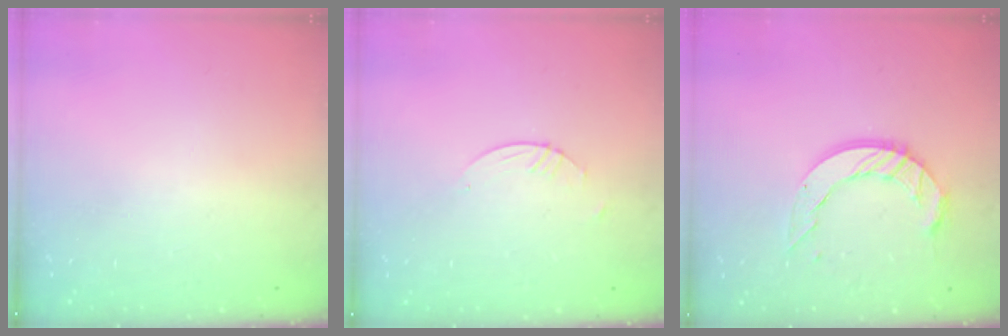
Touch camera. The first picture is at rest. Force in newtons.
{"total": 0.8, "press": 0.8, "slide": 0.2}
{"total": 11.2, "press": 11.1, "slide": 0.9}